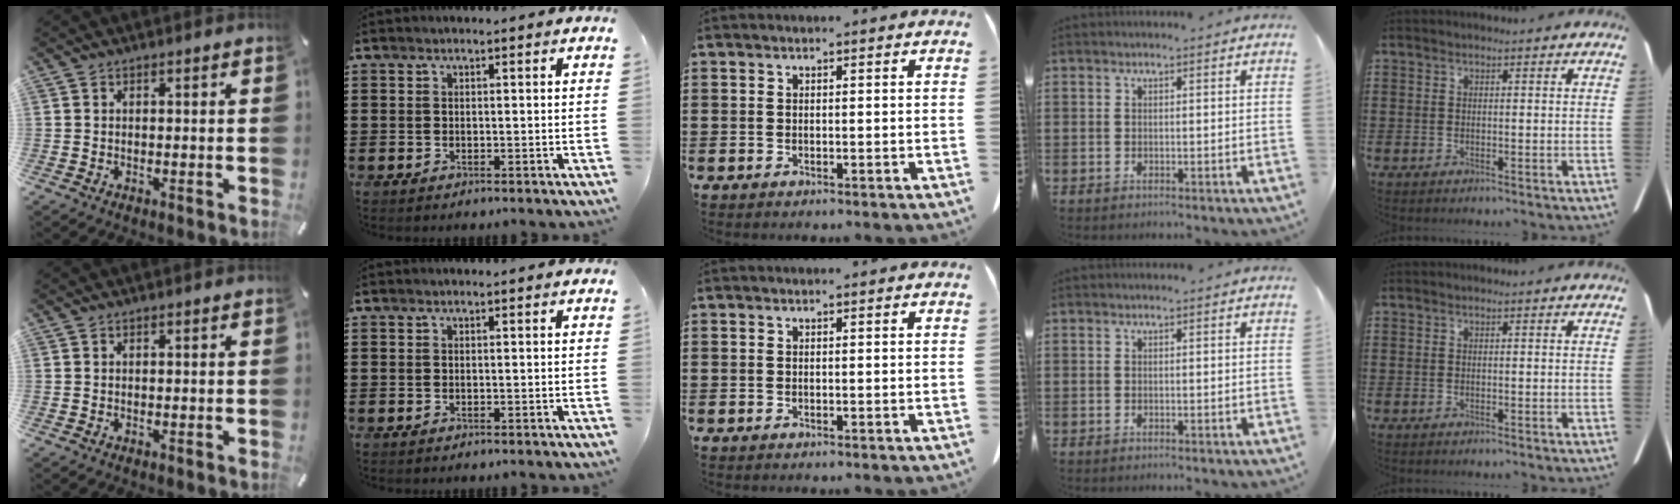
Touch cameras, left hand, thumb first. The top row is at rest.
{}